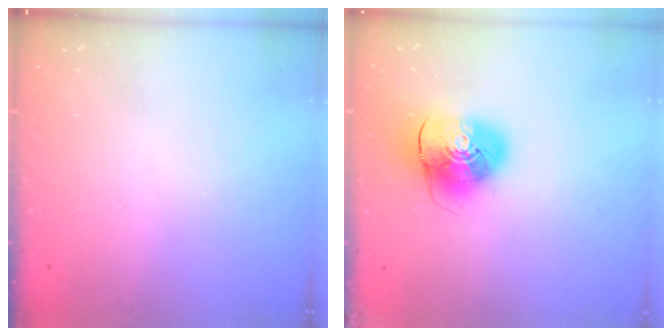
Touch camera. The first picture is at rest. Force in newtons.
{"total": 11.8, "press": 11.7, "slide": 1.9}